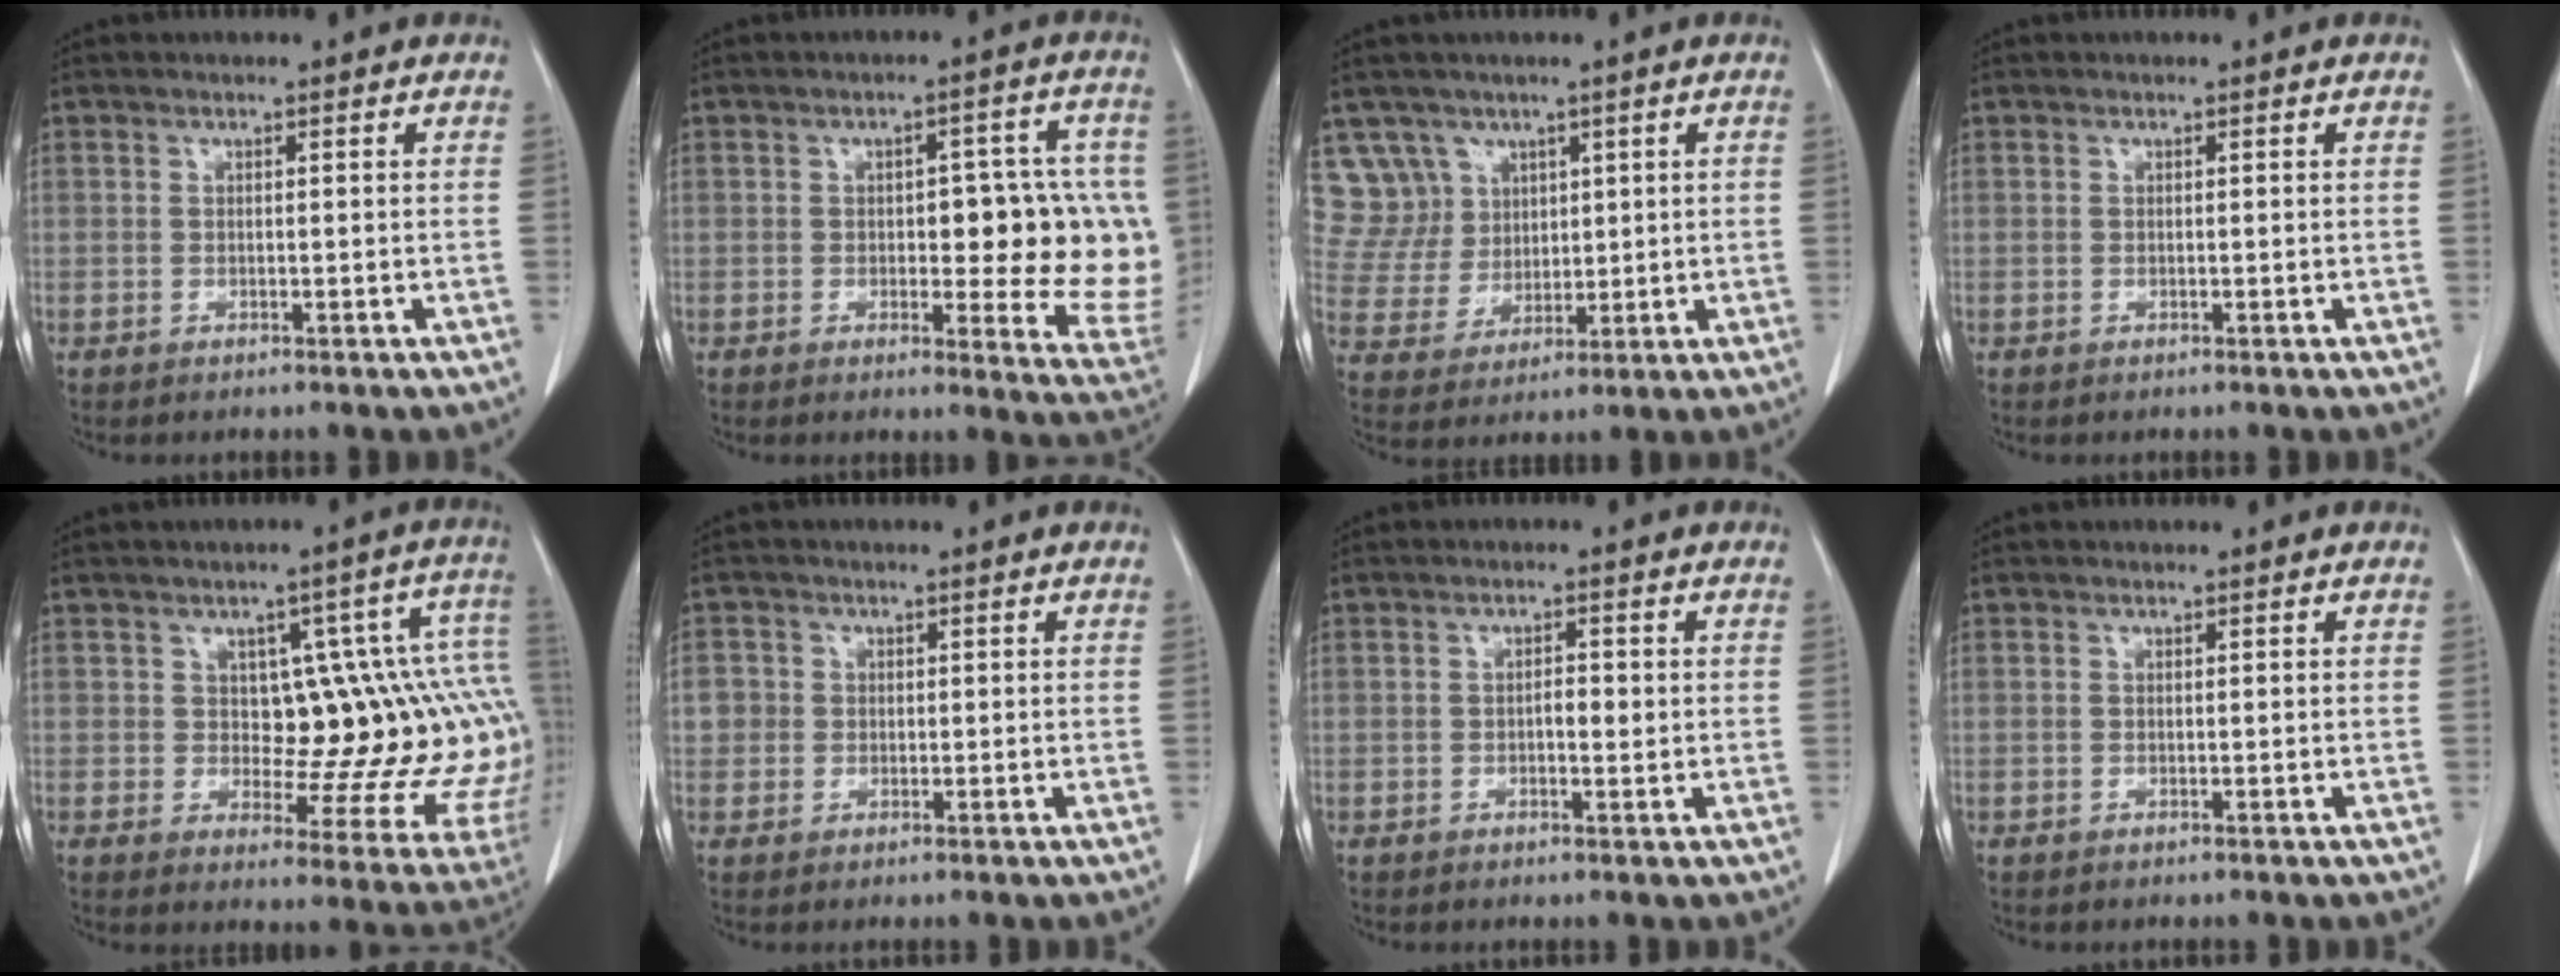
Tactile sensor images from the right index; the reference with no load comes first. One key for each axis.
{"total": 14.2, "fx": 0.1, "fy": 5.4, "fz": 13.1, "tx": -0.139, "ty": 0.011, "tz": 0.008}
{"total": 8.2, "fx": 4.8, "fy": 6.5, "fz": -0.3, "tx": 0.003, "ty": 0.021, "tz": 0.107}
{"total": 0.0}
{"total": 14.7, "fx": 1.9, "fy": 6.3, "fz": 13.1, "tx": -0.133, "ty": 0.022, "tz": 0.026}
{"total": 2.7, "fx": 0.1, "fy": 2.7, "fz": 0.2, "tx": 0.010, "ty": 0.007, "tz": 0.001}
{"total": 2.0, "fx": -0.1, "fy": 0.8, "fz": 1.8, "tx": -0.029, "ty": 0.004, "tz": -0.001}
{"total": 0.0}